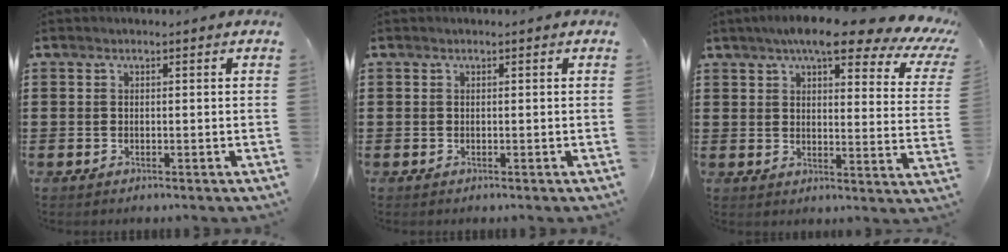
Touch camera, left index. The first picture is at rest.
{"total": 0.0}
{"total": 9.9, "force": [7.5, 2.0, 6.2], "torque": [-0.110, -0.028, 0.126]}